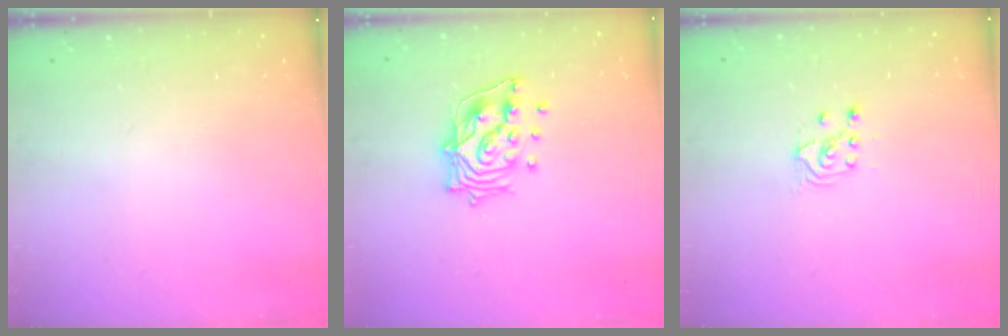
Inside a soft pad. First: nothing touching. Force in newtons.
{"total": 12.7, "press": 12.6, "slide": 1.3}
{"total": 2.5, "press": 2.4, "slide": 0.7}